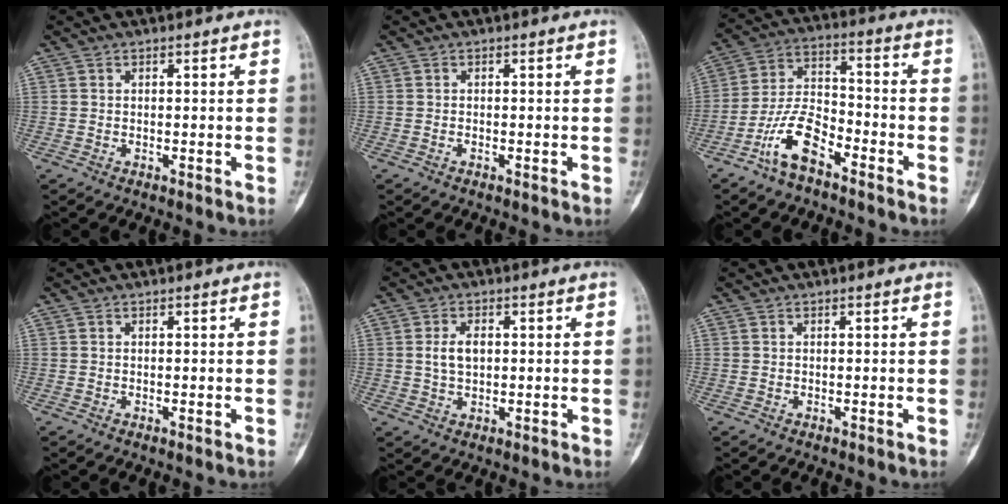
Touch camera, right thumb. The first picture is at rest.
{"total": 0.0}
{"total": 10.4, "force": [-6.3, 4.6, 6.9], "torque": [-0.135, 0.051, -0.127]}
{"total": 0.0}
{"total": 4.1, "force": [0.5, 2.5, 3.2], "torque": [-0.060, 0.003, 0.011]}
{"total": 0.0}